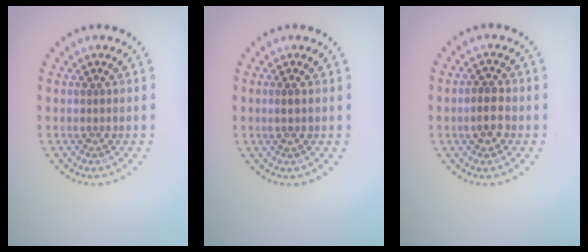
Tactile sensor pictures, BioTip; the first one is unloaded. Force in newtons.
{"total": 0.6, "press": 0.2, "slide": 0.6}
{"total": 2.4, "press": 2.3, "slide": 0.5}